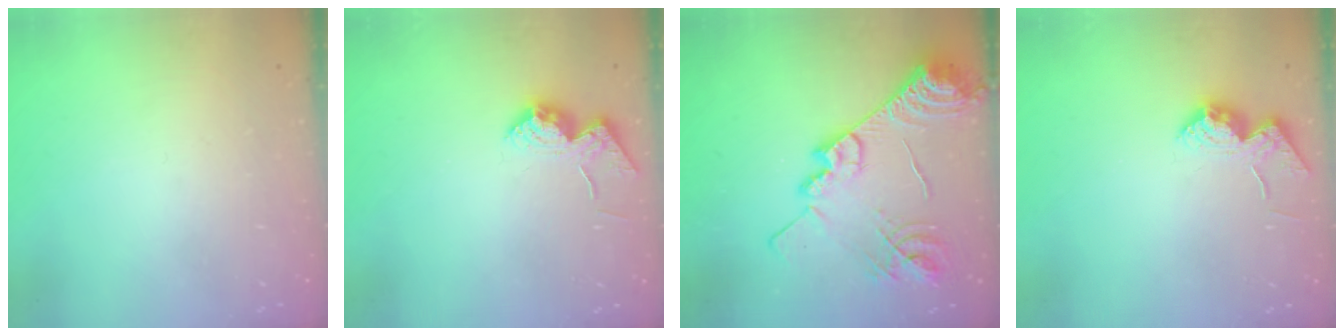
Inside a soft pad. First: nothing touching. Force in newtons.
{"total": 14.1, "press": 14.1, "slide": 0.6}
{"total": 20.9, "press": 20.9, "slide": 1.5}
{"total": 14.1, "press": 14.1, "slide": 0.6}